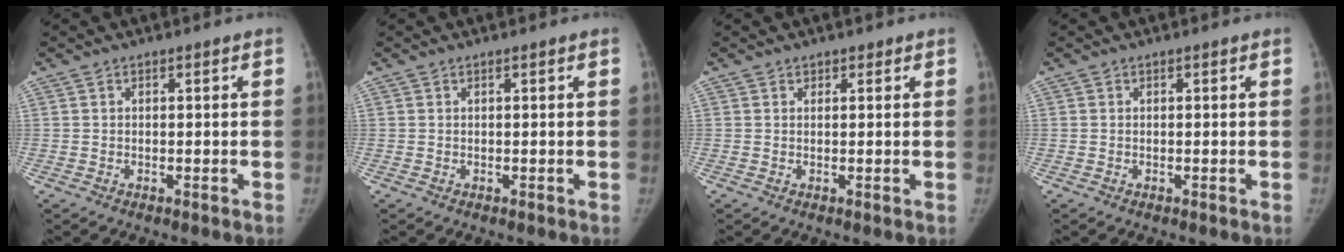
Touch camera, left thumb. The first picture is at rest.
{"total": 0.0}
{"total": 0.9, "force": [0.9, 0.4, 0.1], "torque": [0.003, -0.005, 0.014]}
{"total": 0.0}